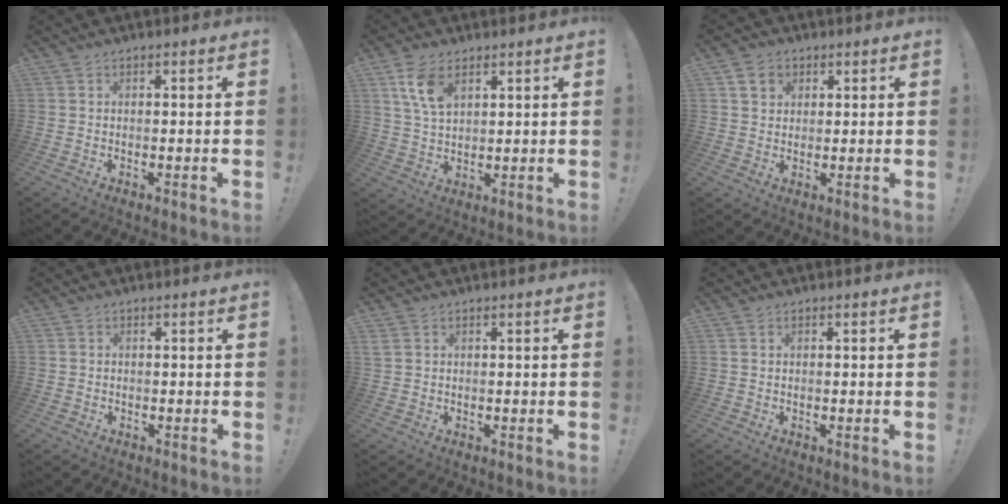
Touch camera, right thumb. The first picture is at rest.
{"total": 8.7, "force": [4.6, 4.7, 5.8], "torque": [-0.116, -0.011, 0.087]}
{"total": 5.3, "force": [2.5, 4.1, 2.3], "torque": [-0.035, -0.001, 0.048]}
{"total": 1.3, "force": [0.1, 1.3, 0.0], "torque": [0.008, -0.003, -0.001]}
{"total": 1.6, "force": [0.8, 1.1, 0.8], "torque": [-0.025, 0.006, 0.018]}
{"total": 0.0}